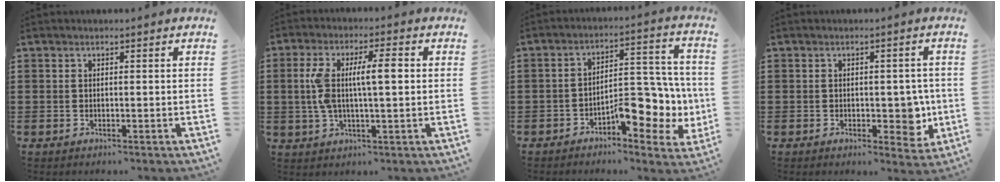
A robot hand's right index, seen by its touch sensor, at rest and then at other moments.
{"total": 8.0, "force": [0.9, 2.4, 7.5], "torque": [-0.156, 0.003, 0.009]}
{"total": 8.6, "force": [-3.0, 4.5, 6.7], "torque": [-0.081, -0.002, -0.053]}
{"total": 5.0, "force": [-0.8, 2.7, 4.1], "torque": [-0.045, -0.002, -0.016]}